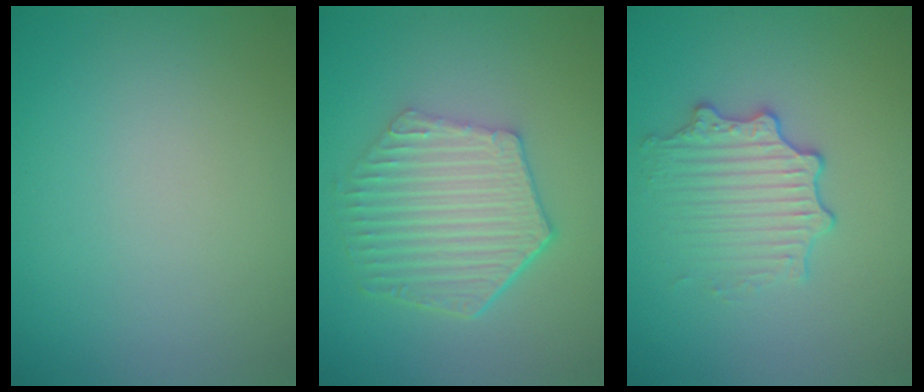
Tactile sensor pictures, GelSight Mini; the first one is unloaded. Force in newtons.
{"total": 5.9, "press": 4.4, "slide": 4.0}
{"total": 3.0, "press": 2.7, "slide": 1.1}